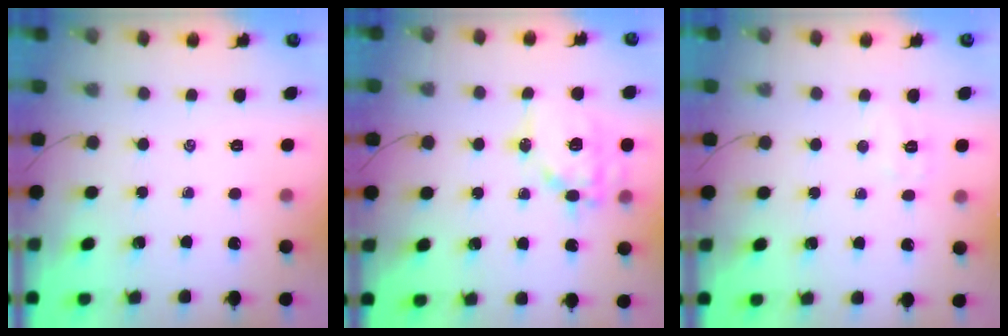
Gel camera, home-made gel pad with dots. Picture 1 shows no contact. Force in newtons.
{"total": 14.0, "press": 13.9, "slide": 1.9}
{"total": 5.3, "press": 5.2, "slide": 1.1}